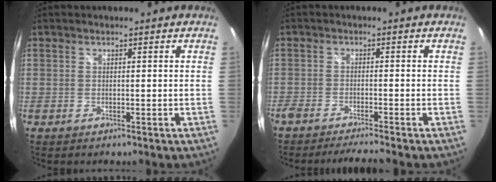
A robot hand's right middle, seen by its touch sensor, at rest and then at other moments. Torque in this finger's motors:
{"motor_torque": [1.12, -1.02, 0.51, 0.18]}